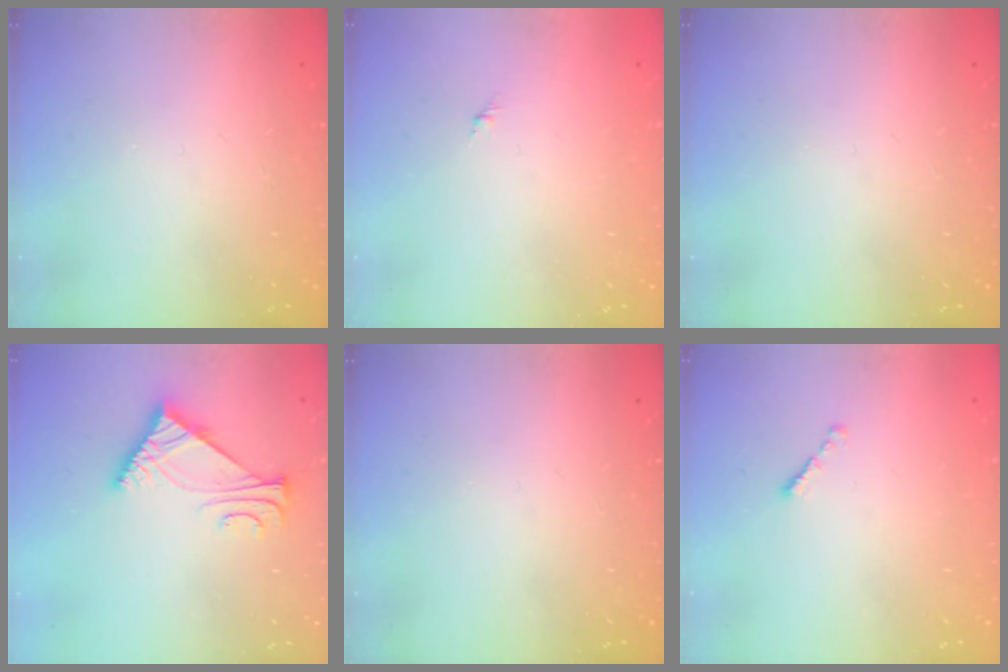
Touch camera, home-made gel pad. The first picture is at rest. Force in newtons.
{"total": 1.3, "press": 1.2, "slide": 0.5}
{"total": 0.0}
{"total": 7.9, "press": 7.7, "slide": 1.5}
{"total": 0.0}
{"total": 1.3, "press": 1.1, "slide": 0.6}